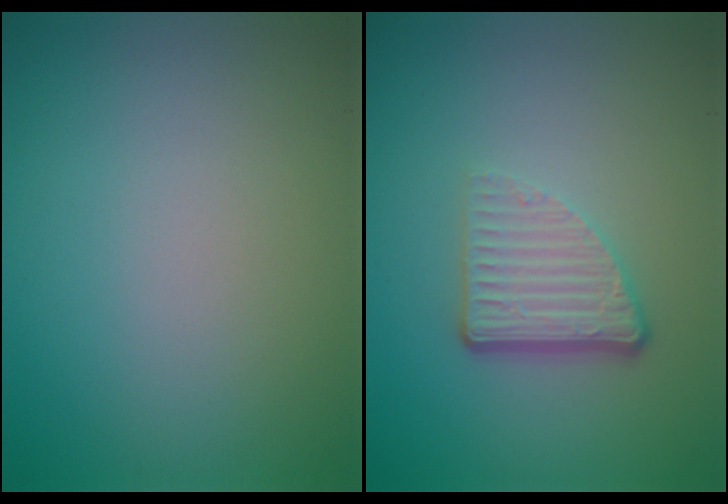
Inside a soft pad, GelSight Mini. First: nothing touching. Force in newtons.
{"total": 3.7, "press": 2.4, "slide": 2.8}